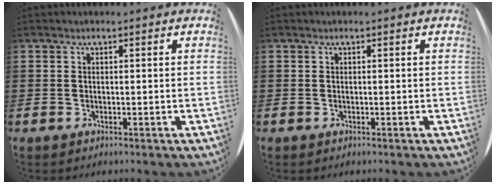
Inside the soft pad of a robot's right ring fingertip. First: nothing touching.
{"total": 0.0}